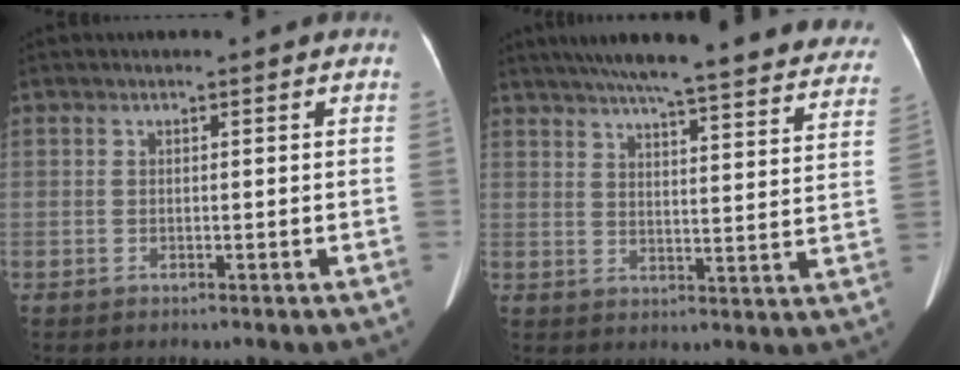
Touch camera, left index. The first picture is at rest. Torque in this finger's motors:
{"motor_torque": [0.93, -1.21, 0.06, 0.14]}